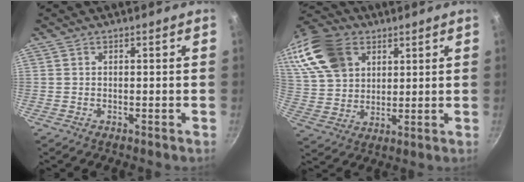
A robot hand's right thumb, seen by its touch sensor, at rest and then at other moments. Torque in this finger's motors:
{"motor_torque": [-0.72, 1.31, 0.30, -0.07, 0.14]}